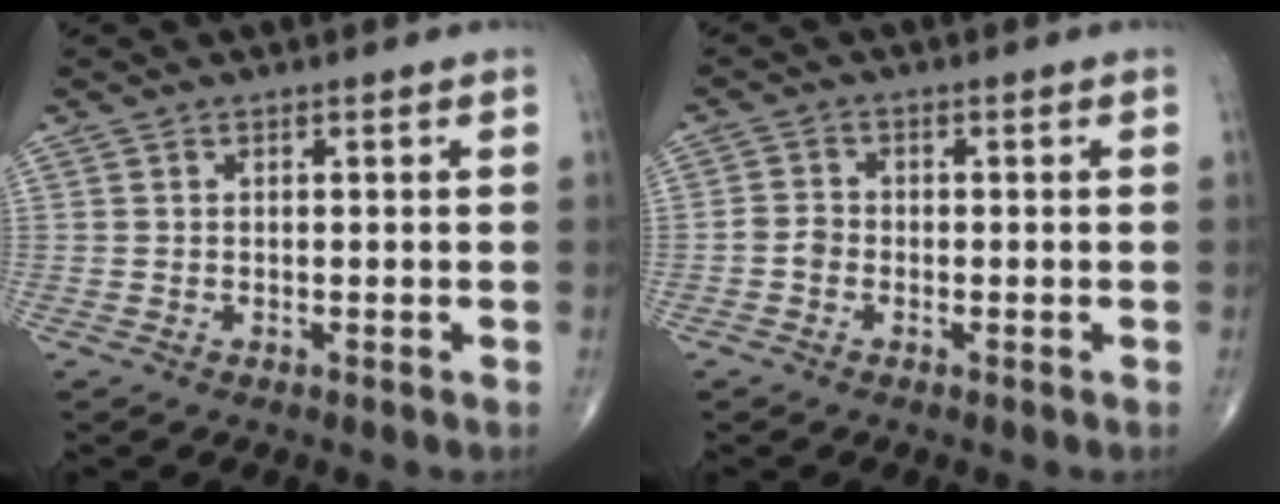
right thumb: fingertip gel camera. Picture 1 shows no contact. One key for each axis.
{"total": 2.1, "fx": -0.9, "fy": 1.6, "fz": 1.0, "tx": -0.013, "ty": 0.009, "tz": -0.022}